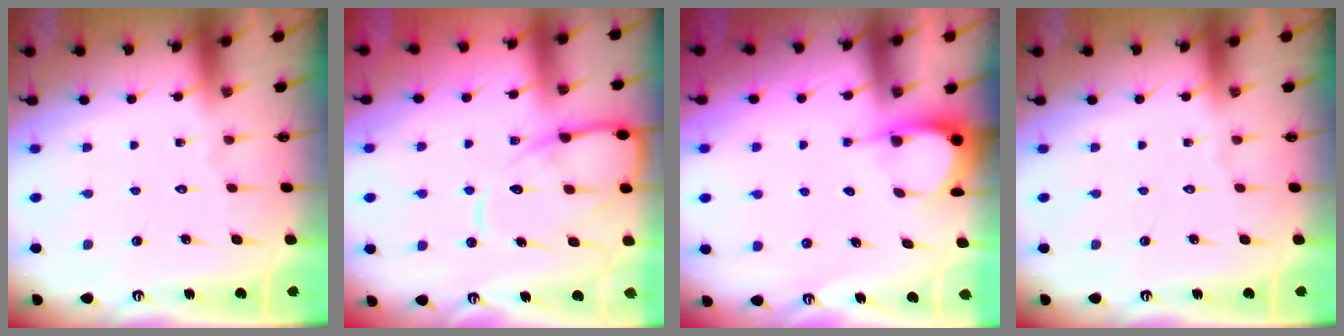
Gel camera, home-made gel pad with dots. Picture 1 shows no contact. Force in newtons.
{"total": 11.6, "press": 11.6, "slide": 1.0}
{"total": 4.3, "press": 4.2, "slide": 0.4}
{"total": 0.0}